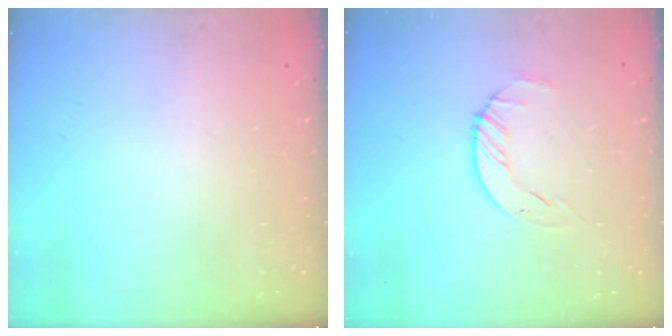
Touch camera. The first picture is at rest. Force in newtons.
{"total": 3.1, "press": 3.1, "slide": 0.4}